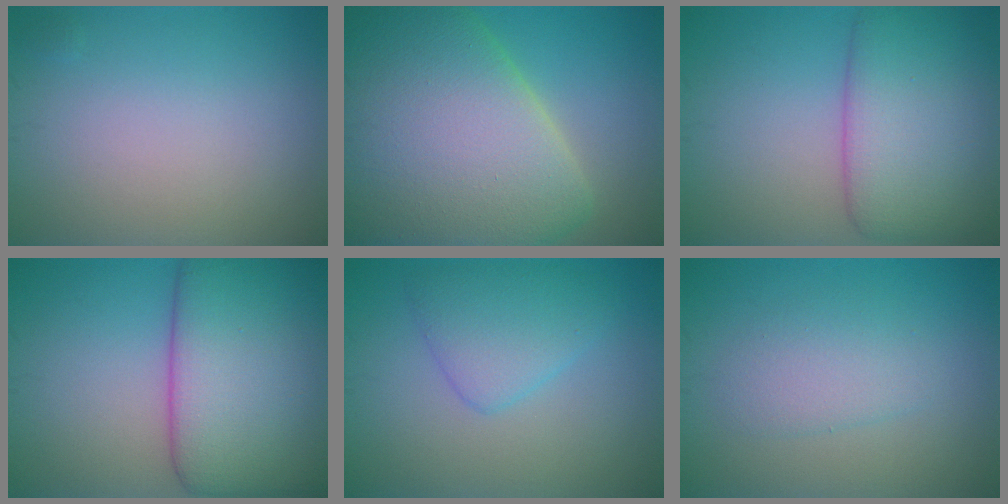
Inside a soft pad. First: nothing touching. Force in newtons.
{"total": 16.4, "press": 16.4, "slide": 1.3}
{"total": 7.5, "press": 7.5, "slide": 0.7}
{"total": 12.3, "press": 12.3, "slide": 0.8}
{"total": 3.5, "press": 3.5, "slide": 0.2}
{"total": 2.6, "press": 2.6, "slide": 0.2}